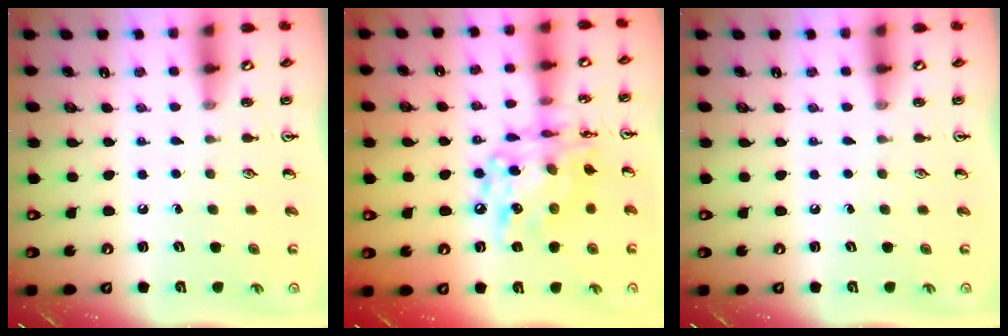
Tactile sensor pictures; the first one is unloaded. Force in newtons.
{"total": 15.1, "press": 15.0, "slide": 1.2}
{"total": 0.0}